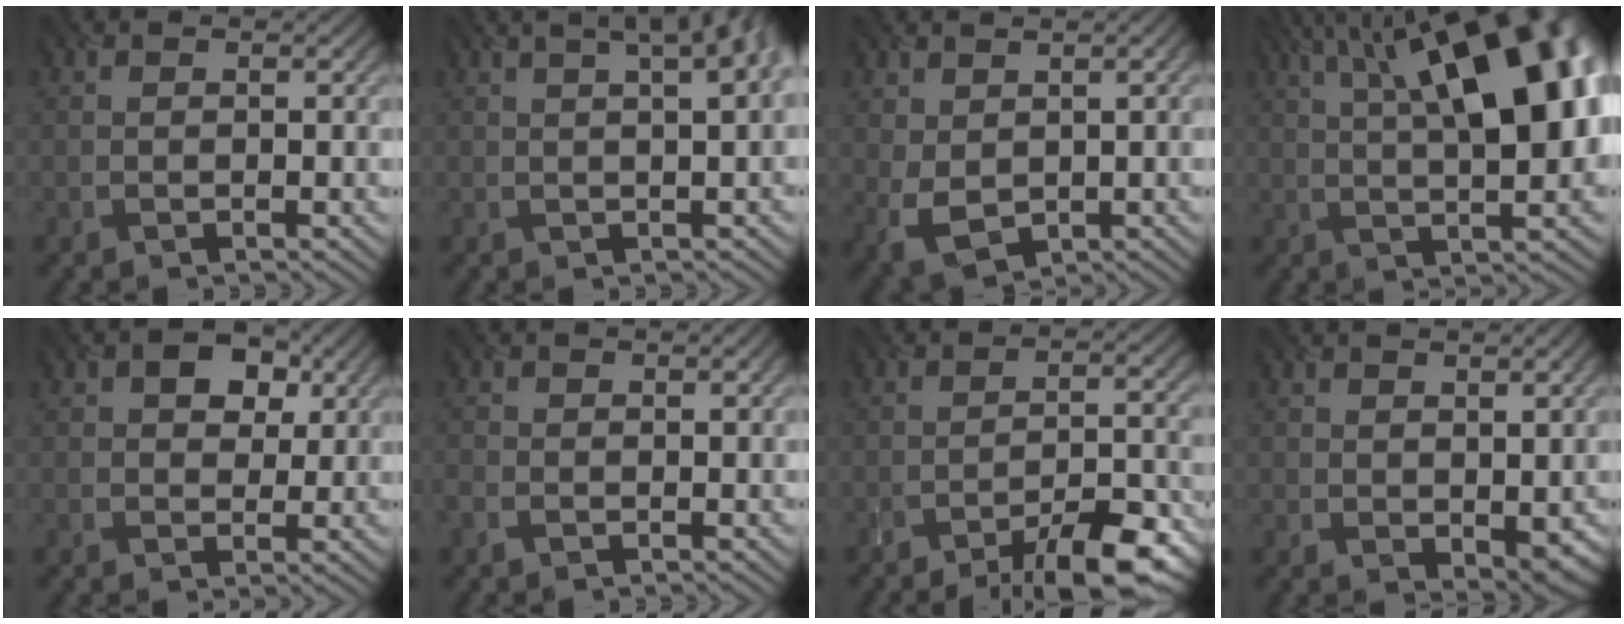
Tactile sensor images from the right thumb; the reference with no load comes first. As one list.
[{"total": 6.6, "force": [2.2, 1.9, 5.9], "torque": [-0.051, 0.029, 0.016]}, {"total": 3.8, "force": [0.7, 2.6, 2.7], "torque": [-0.074, -0.006, 0.018]}, {"total": 17.1, "force": [5.1, 6.4, 15.1], "torque": [-0.212, 0.054, 0.067]}, {"total": 4.1, "force": [1.4, 3.2, 2.2], "torque": [-0.026, -0.001, 0.015]}, {"total": 1.6, "force": [-0.9, 0.7, 1.1], "torque": [-0.032, -0.004, -0.019]}, {"total": 10.3, "force": [-8.0, 2.2, 6.0], "torque": [-0.094, 0.003, -0.121]}, {"total": 3.2, "force": [-0.1, 2.1, 2.4], "torque": [-0.037, -0.013, 0.008]}]